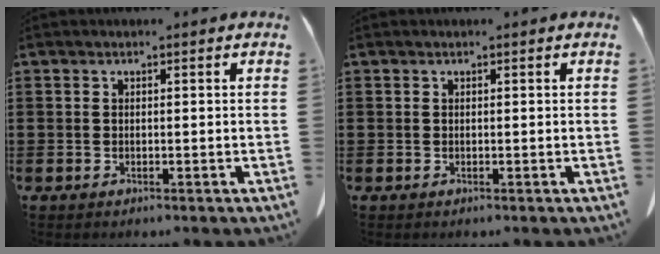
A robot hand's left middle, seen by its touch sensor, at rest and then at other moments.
{"total": 0.0}